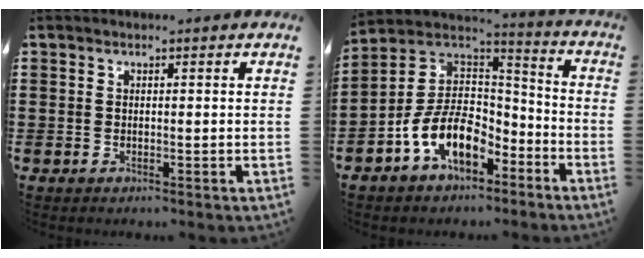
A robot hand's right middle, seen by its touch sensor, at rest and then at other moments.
{"total": 10.4, "force": [-5.7, 6.1, 6.2], "torque": [-0.145, 0.011, -0.114]}